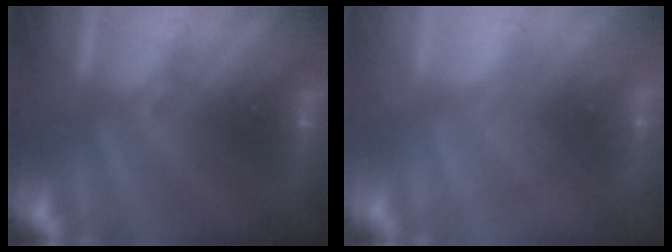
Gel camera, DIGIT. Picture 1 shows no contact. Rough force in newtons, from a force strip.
{"total": 2.4}